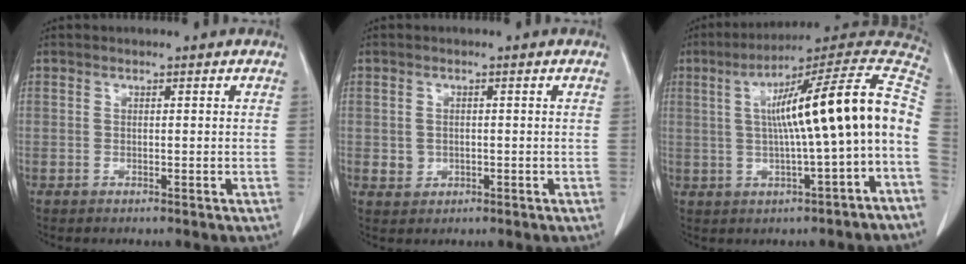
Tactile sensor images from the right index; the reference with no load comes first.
{"total": 2.1, "force": [-0.1, 1.9, 0.8], "torque": [-0.011, 0.003, 0.009]}
{"total": 19.0, "force": [-0.4, 1.0, 19.0], "torque": [-0.248, 0.049, -0.002]}